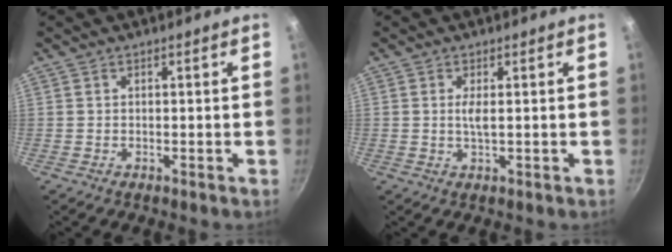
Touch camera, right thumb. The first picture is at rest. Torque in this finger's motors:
{"motor_torque": [0.69, 0.76, 0.81, -0.10, 0.08]}